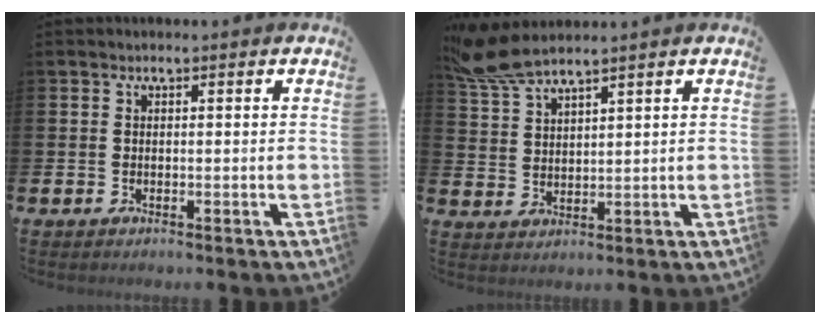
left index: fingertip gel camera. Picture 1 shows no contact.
{"total": 6.5, "force": [5.8, 0.7, 2.7], "torque": [-0.072, -0.015, 0.109]}